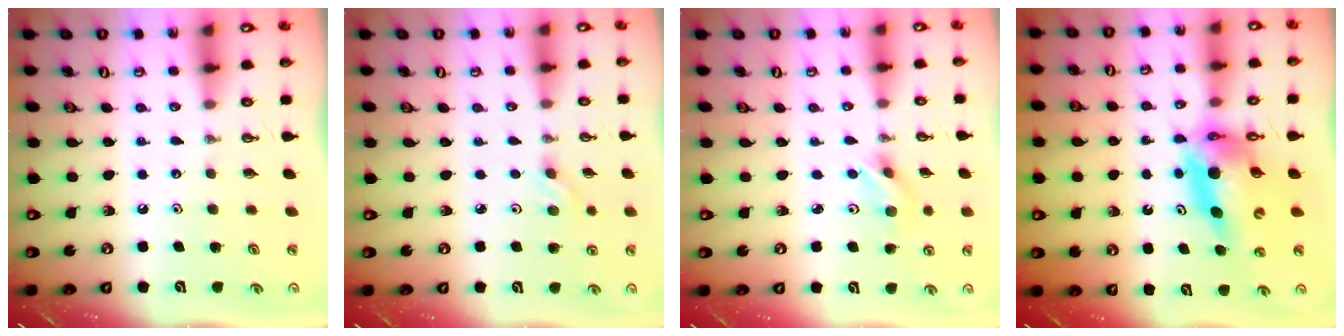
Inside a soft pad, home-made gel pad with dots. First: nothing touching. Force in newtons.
{"total": 3.0, "press": 2.6, "slide": 1.5}
{"total": 3.8, "press": 2.8, "slide": 2.6}
{"total": 12.8, "press": 12.7, "slide": 1.2}